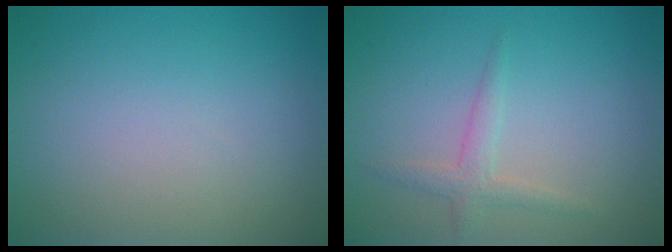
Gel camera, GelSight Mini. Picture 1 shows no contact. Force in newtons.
{"total": 1.8, "press": 1.8, "slide": 0.0}